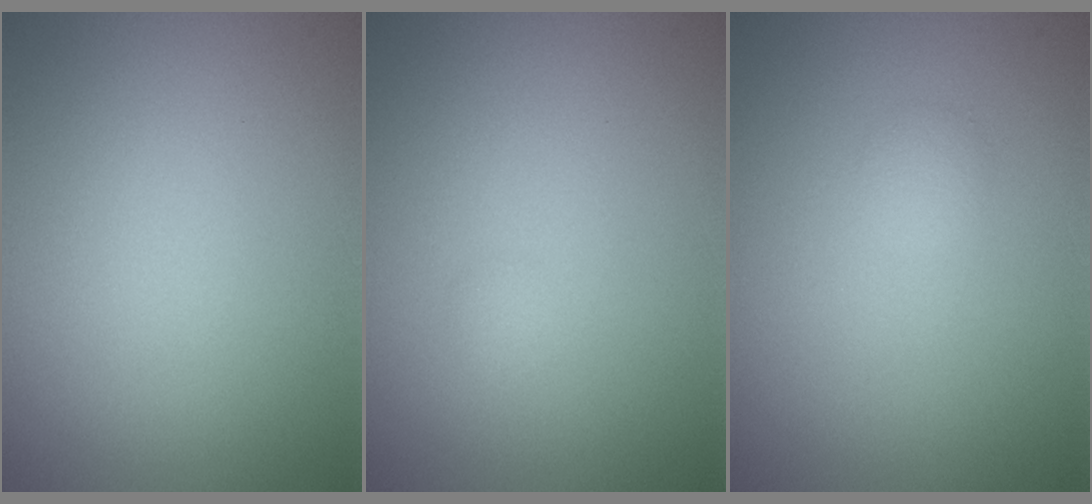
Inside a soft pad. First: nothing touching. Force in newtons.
{"total": 0.5, "press": 0.5, "slide": 0.0}
{"total": 0.9, "press": 0.9, "slide": 0.0}